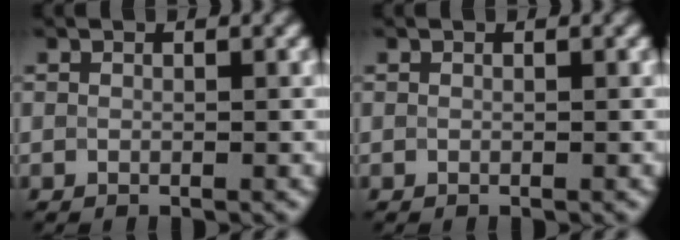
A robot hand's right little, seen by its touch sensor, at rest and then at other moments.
{"total": 0.0}